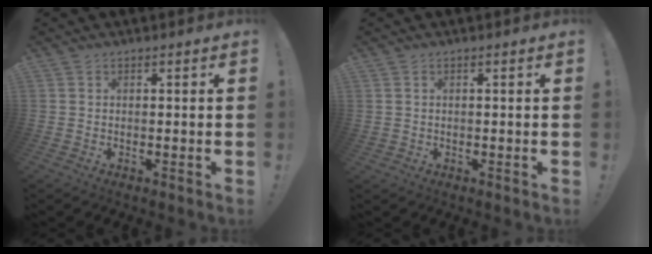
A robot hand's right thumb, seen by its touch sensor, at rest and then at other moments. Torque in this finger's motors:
{"motor_torque": [-0.19, 0.07, -0.07, 0.04, -0.02]}